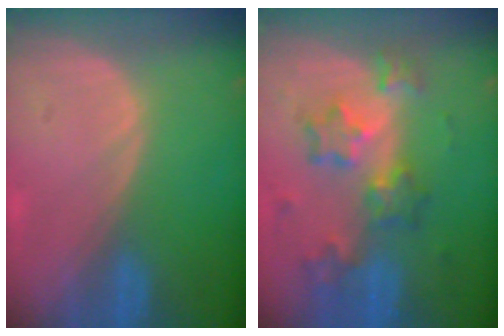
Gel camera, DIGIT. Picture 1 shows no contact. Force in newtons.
{"total": 8.3, "press": 7.3, "slide": 4.1}